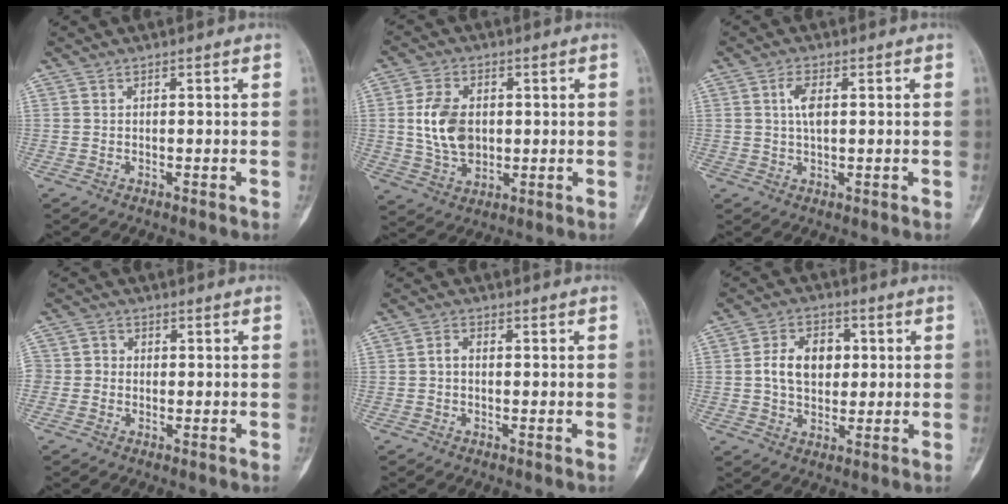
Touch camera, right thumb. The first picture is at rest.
{"total": 10.0, "force": [0.8, 7.0, 7.1], "torque": [-0.116, 0.001, 0.019]}
{"total": 3.5, "force": [0.7, 1.6, 3.0], "torque": [-0.055, 0.006, 0.011]}
{"total": 3.9, "force": [-0.4, 3.6, 1.3], "torque": [-0.001, 0.013, -0.014]}
{"total": 2.0, "force": [-0.1, 1.4, 1.4], "torque": [-0.012, 0.012, -0.008]}
{"total": 9.3, "force": [1.1, 6.7, 6.3], "torque": [-0.077, 0.011, 0.015]}